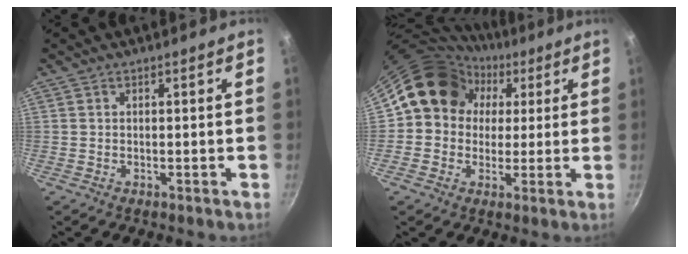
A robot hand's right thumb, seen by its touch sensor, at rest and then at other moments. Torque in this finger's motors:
{"motor_torque": [1.53, 2.55, 0.64, -0.60, 0.06]}